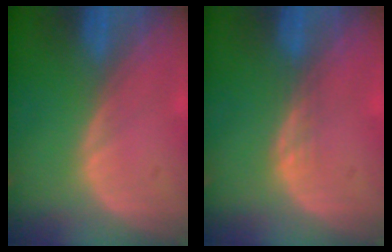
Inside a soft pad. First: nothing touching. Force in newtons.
{"total": 1.5, "press": 1.5, "slide": 0.3}